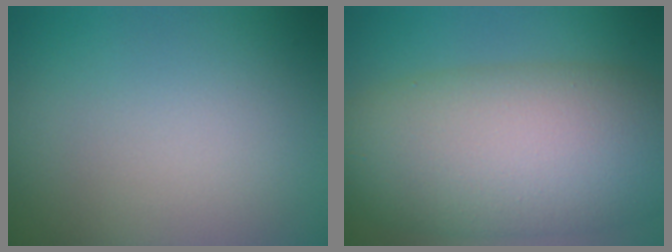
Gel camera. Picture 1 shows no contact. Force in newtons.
{"total": 12.2, "press": 12.2, "slide": 0.4}